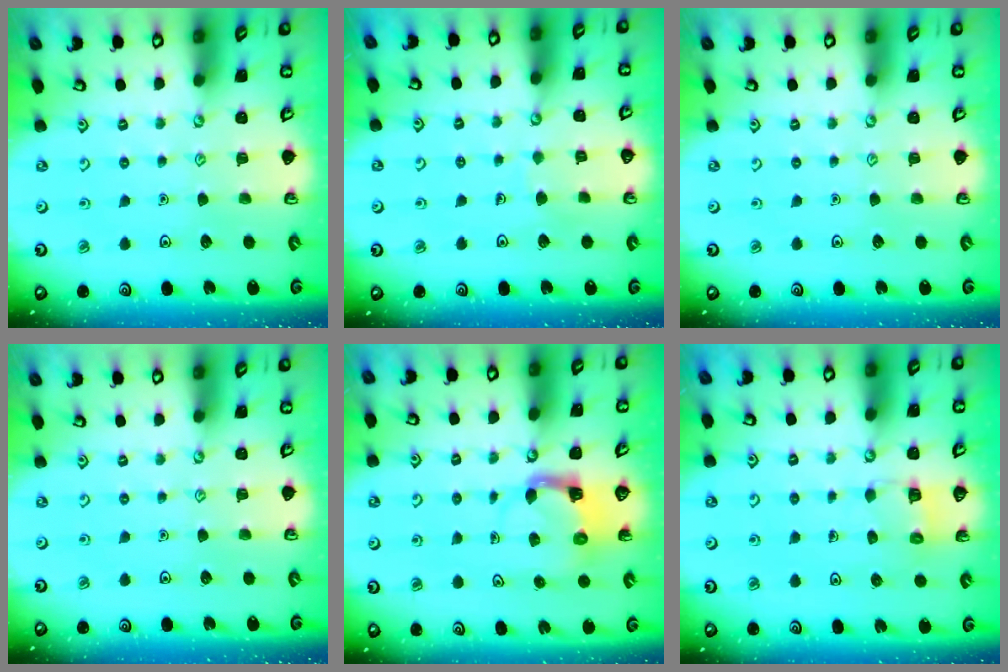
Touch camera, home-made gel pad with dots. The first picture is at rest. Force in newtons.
{"total": 3.9, "press": 3.9, "slide": 0.2}
{"total": 0.0}
{"total": 0.0}
{"total": 3.9, "press": 3.8, "slide": 0.7}
{"total": 5.4, "press": 5.4, "slide": 0.2}